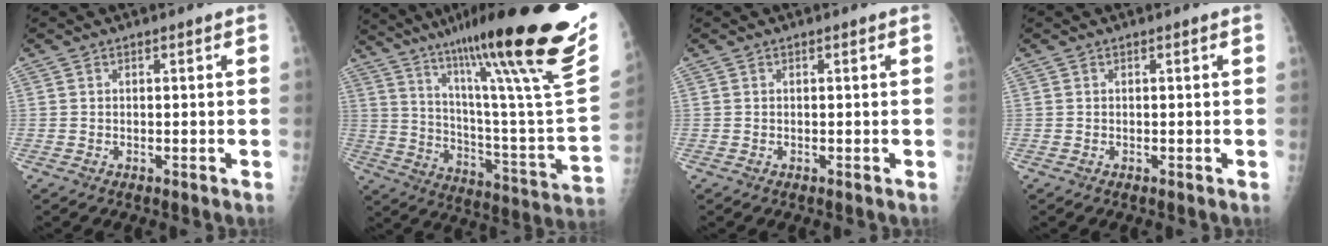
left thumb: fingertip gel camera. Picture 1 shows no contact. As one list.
[{"total": 35.0, "force": [23.0, 3.1, 26.2], "torque": [-0.343, -0.094, 0.349]}, {"total": 0.0}, {"total": 0.0}]